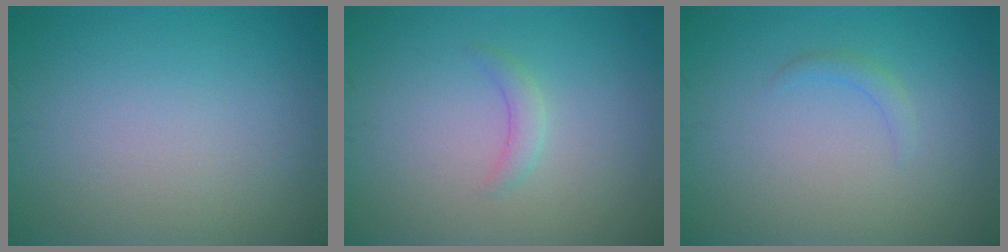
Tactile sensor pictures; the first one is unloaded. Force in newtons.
{"total": 1.2, "press": 1.2, "slide": 0.2}
{"total": 0.9, "press": 0.9, "slide": 0.0}